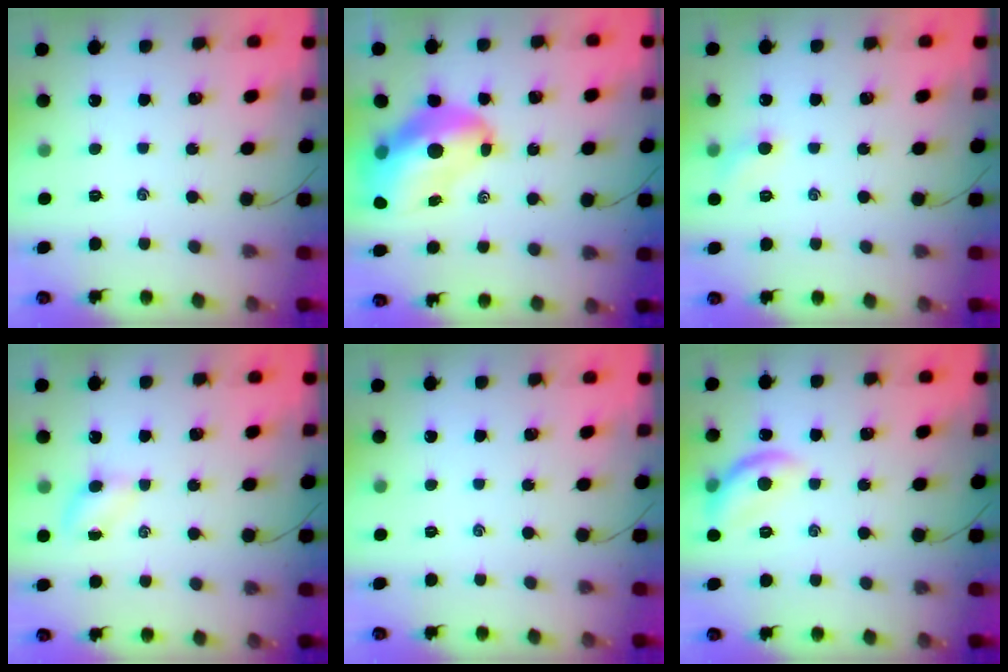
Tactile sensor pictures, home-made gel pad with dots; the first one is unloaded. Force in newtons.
{"total": 15.1, "press": 14.5, "slide": 3.9}
{"total": 5.5, "press": 5.2, "slide": 1.7}
{"total": 3.5, "press": 3.3, "slide": 1.2}
{"total": 0.0}
{"total": 11.0, "press": 11.0, "slide": 0.1}